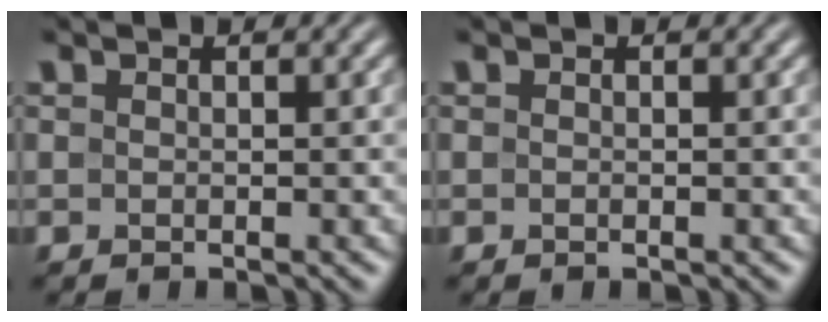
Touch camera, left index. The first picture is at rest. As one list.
[{"total": 0.0}]